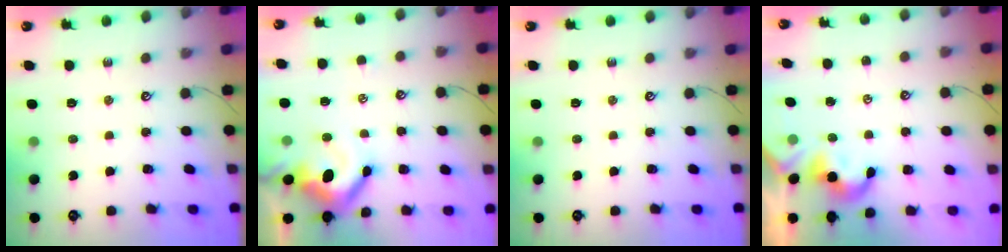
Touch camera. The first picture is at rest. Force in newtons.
{"total": 8.5, "press": 8.4, "slide": 1.4}
{"total": 0.0}
{"total": 1.9, "press": 1.9, "slide": 0.5}